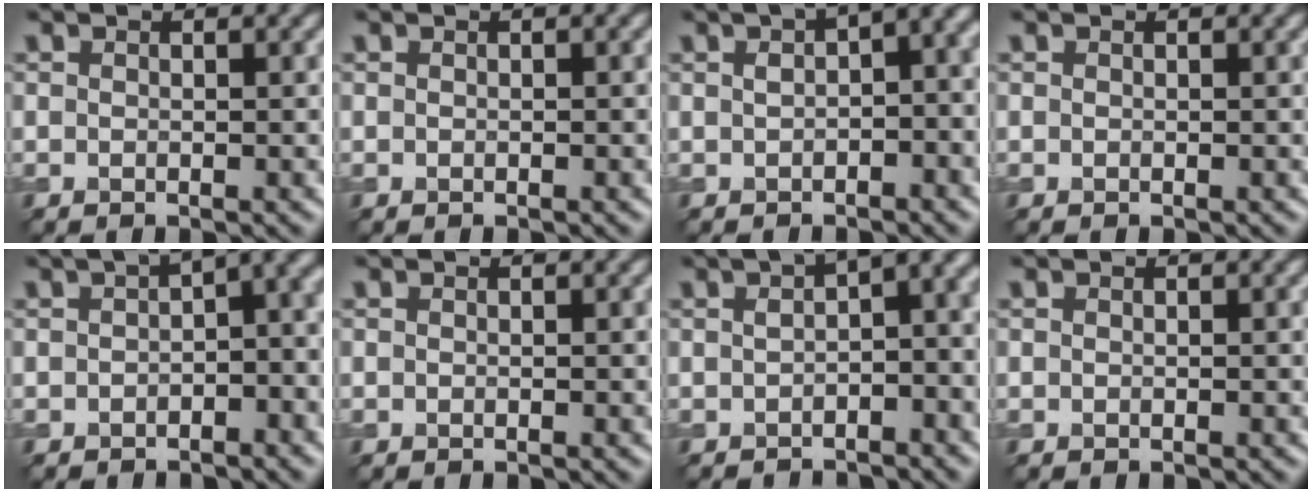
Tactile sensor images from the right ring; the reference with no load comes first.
{"total": 0.0}
{"total": 6.0, "force": [1.3, 2.3, 5.4], "torque": [-0.066, 0.016, 0.016]}
{"total": 0.0}
{"total": 5.8, "force": [0.6, 2.7, 5.2], "torque": [-0.048, 0.014, -0.001]}
{"total": 0.0}
{"total": 6.7, "force": [-0.1, 2.4, 6.2], "torque": [-0.072, 0.005, -0.004]}
{"total": 0.0}